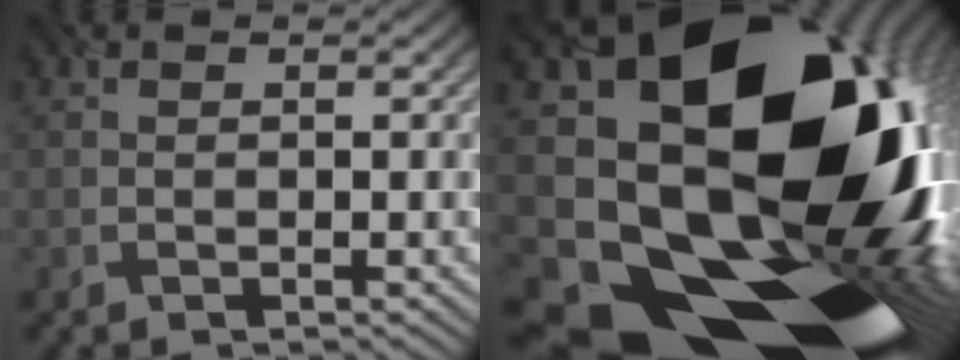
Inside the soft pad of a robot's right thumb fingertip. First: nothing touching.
{"total": 23.2, "force": [-2.8, 17.2, 15.3], "torque": [-0.259, -0.082, -0.058]}